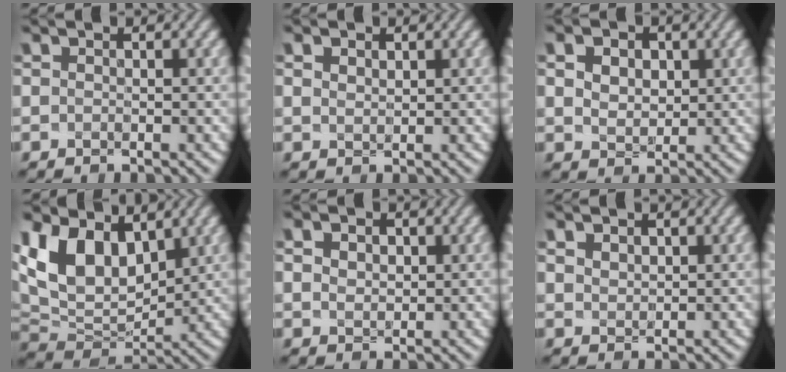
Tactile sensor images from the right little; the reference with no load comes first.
{"total": 1.4, "force": [0.9, 0.8, 0.7], "torque": [-0.020, 0.010, 0.010]}
{"total": 3.5, "force": [1.3, 2.4, 2.2], "torque": [-0.046, 0.012, 0.014]}
{"total": 7.7, "force": [2.9, 4.8, 5.2], "torque": [-0.121, -0.006, 0.058]}
{"total": 2.2, "force": [0.9, 1.5, 1.3], "torque": [-0.027, 0.013, 0.006]}
{"total": 2.3, "force": [1.4, 1.5, 1.1], "torque": [-0.030, 0.011, 0.022]}